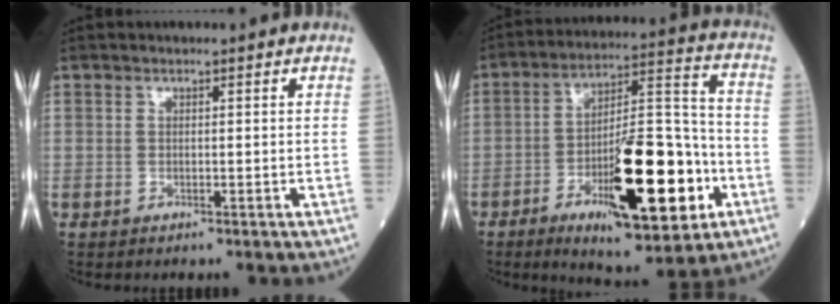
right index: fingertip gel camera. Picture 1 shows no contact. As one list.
[{"total": 19.8, "force": [-7.1, 4.9, 17.8], "torque": [-0.297, 0.002, -0.100]}]